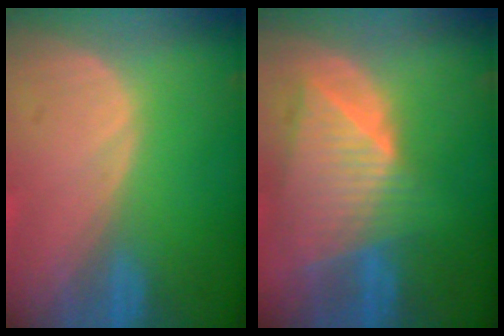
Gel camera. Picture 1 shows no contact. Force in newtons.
{"total": 8.9, "press": 7.9, "slide": 4.2}